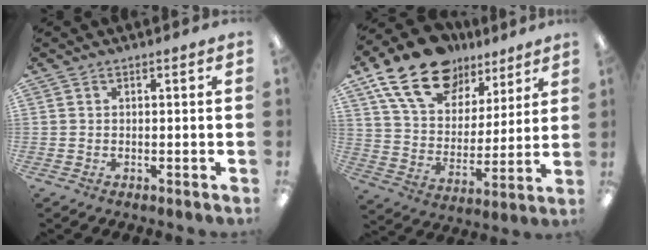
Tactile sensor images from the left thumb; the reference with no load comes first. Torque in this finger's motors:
{"motor_torque": [0.67, 0.40, 1.62, -1.15, 0.32]}